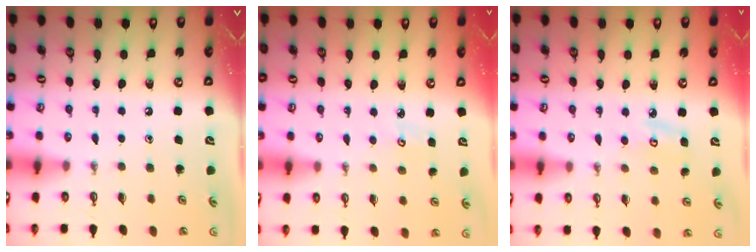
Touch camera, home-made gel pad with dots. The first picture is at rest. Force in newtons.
{"total": 2.8, "press": 2.8, "slide": 0.3}
{"total": 5.5, "press": 5.5, "slide": 0.5}